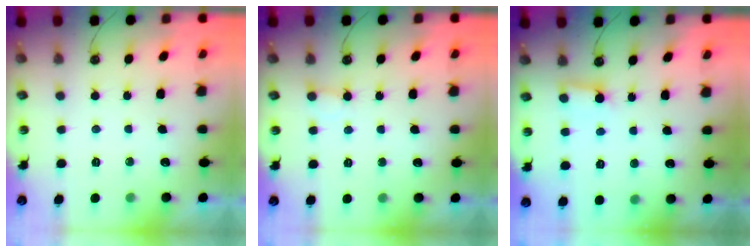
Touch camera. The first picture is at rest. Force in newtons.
{"total": 5.2, "press": 5.2, "slide": 0.7}
{"total": 2.9, "press": 2.9, "slide": 0.2}